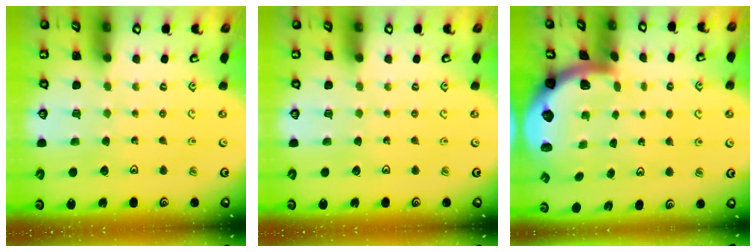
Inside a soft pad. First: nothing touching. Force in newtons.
{"total": 0.0}
{"total": 1.9, "press": 1.9, "slide": 0.2}